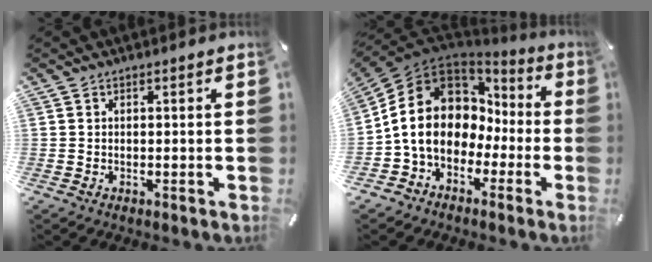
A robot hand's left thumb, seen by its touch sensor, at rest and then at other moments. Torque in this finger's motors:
{"motor_torque": [0.43, 3.21, 1.91, -0.86, 0.86]}